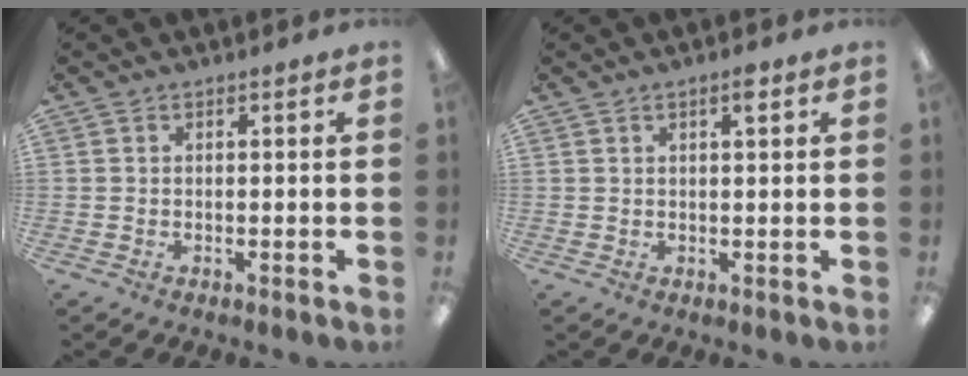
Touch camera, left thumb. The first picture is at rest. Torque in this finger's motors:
{"motor_torque": [-0.06, 0.06, -0.11, 0.13, 0.01]}